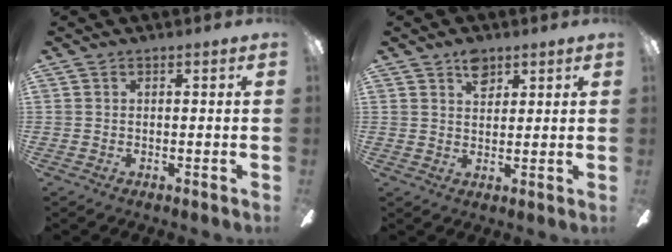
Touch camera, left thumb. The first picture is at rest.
{"total": 4.9, "force": [3.2, 2.9, 2.1], "torque": [-0.028, -0.009, 0.058]}